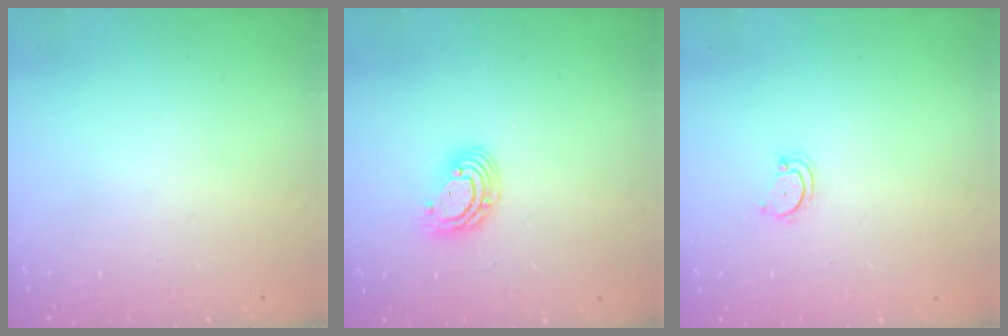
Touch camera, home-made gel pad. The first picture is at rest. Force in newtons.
{"total": 9.2, "press": 9.0, "slide": 1.5}
{"total": 2.8, "press": 2.8, "slide": 0.3}